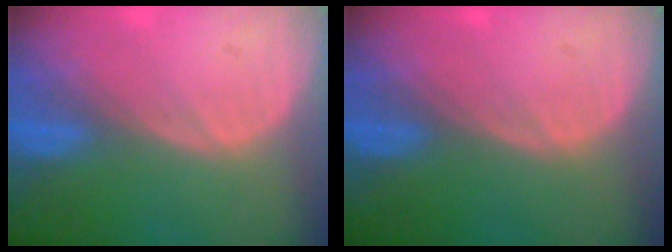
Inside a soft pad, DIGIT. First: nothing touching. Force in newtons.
{"total": 0.0}